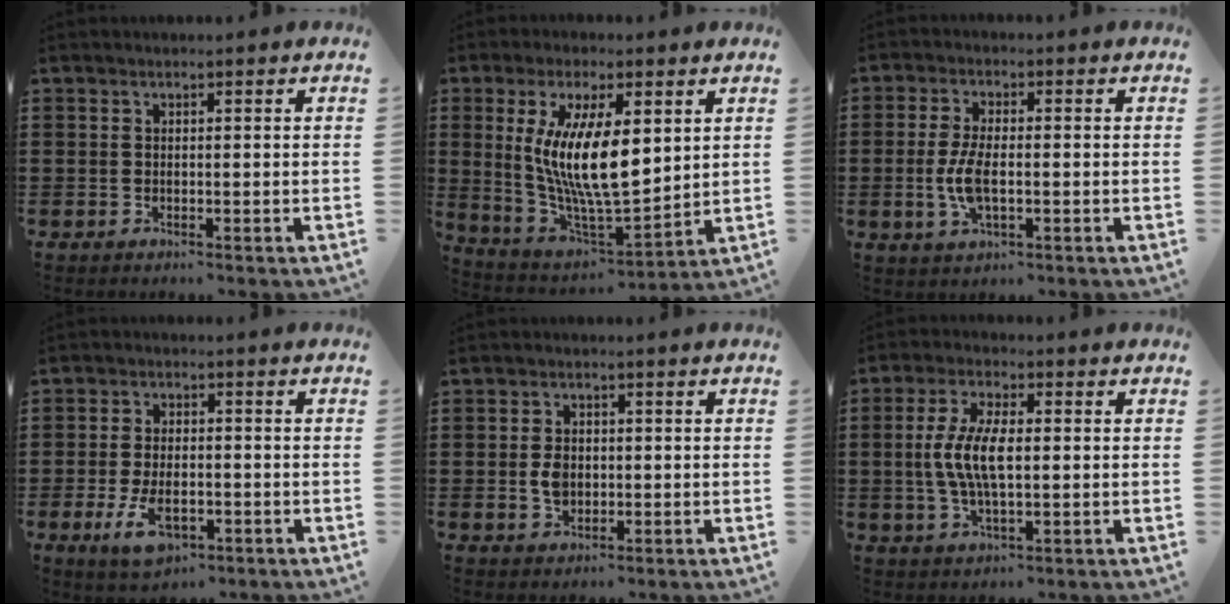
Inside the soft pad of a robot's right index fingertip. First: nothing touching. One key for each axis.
{"total": 13.0, "fx": 2.7, "fy": 4.3, "fz": 12.0, "tx": -0.253, "ty": -0.014, "tz": 0.048}
{"total": 5.7, "fx": -0.9, "fy": 2.1, "fz": 5.2, "tx": -0.118, "ty": -0.007, "tz": -0.024}
{"total": 6.0, "fx": -2.2, "fy": 3.3, "fz": 4.5, "tx": -0.104, "ty": -0.001, "tz": -0.045}
{"total": 2.2, "fx": 0.1, "fy": 1.3, "fz": 1.8, "tx": -0.038, "ty": 0.004, "tz": 0.001}
{"total": 7.7, "fx": -0.1, "fy": 3.0, "fz": 7.1, "tx": -0.165, "ty": -0.004, "tz": -0.013}